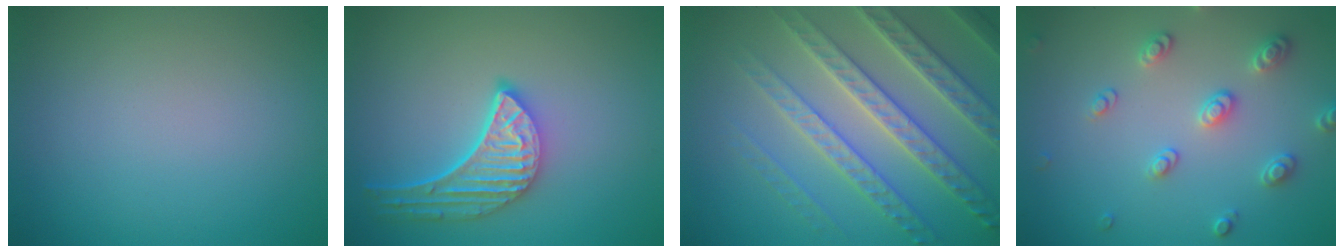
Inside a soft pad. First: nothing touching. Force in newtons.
{"total": 5.2, "press": 4.1, "slide": 3.2}
{"total": 7.0, "press": 6.8, "slide": 1.7}
{"total": 2.8, "press": 2.8, "slide": 0.2}